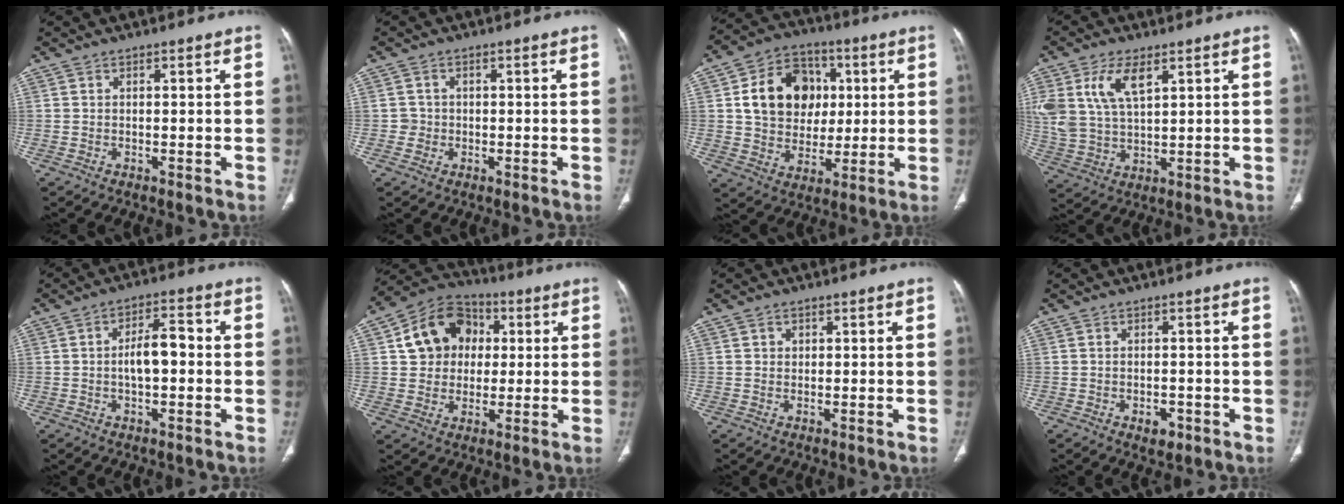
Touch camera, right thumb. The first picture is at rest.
{"total": 2.0, "force": [-0.3, 2.0, 0.1], "torque": [0.011, 0.008, -0.006]}
{"total": 16.1, "force": [3.2, 13.0, 8.9], "torque": [-0.112, 0.007, 0.057]}
{"total": 11.3, "force": [4.9, 5.8, 8.4], "torque": [-0.178, -0.010, 0.106]}
{"total": 6.9, "force": [-0.4, 3.3, 6.0], "torque": [-0.096, 0.021, -0.014]}
{"total": 13.4, "force": [2.7, 11.2, 6.8], "torque": [-0.084, 0.012, 0.039]}
{"total": 1.3, "force": [0.4, 1.1, 0.4], "torque": [0.001, 0.001, 0.005]}
{"total": 2.7, "force": [-1.2, 1.8, 1.7], "torque": [-0.017, 0.002, -0.011]}